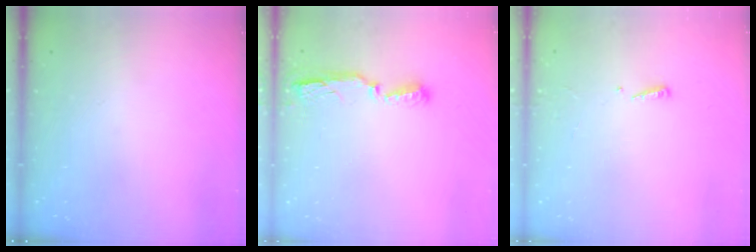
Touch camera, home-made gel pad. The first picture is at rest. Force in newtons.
{"total": 9.5, "press": 7.8, "slide": 5.5}
{"total": 2.4, "press": 2.4, "slide": 0.2}